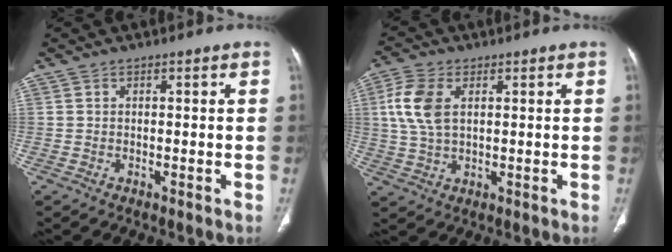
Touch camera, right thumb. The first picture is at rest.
{"total": 8.3, "force": [2.1, 4.8, 6.4], "torque": [-0.149, 0.005, 0.043]}